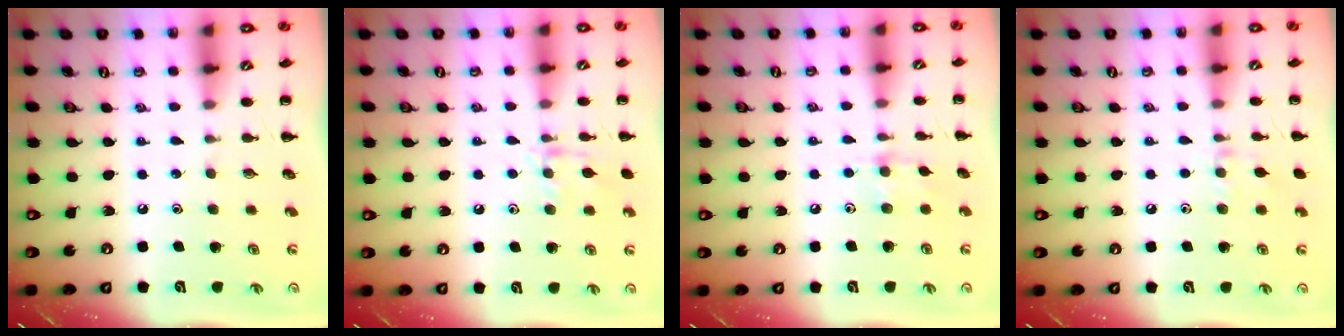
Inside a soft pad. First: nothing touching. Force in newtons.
{"total": 8.3, "press": 8.2, "slide": 1.2}
{"total": 4.8, "press": 4.8, "slide": 0.8}
{"total": 6.6, "press": 6.3, "slide": 2.0}